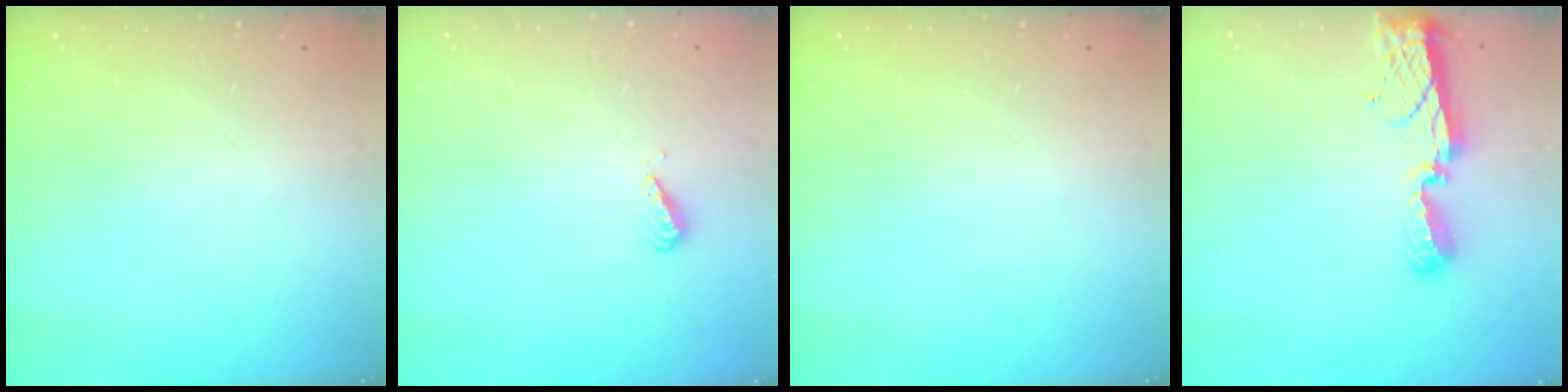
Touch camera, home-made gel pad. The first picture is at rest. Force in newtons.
{"total": 2.8, "press": 2.8, "slide": 0.7}
{"total": 0.0}
{"total": 8.7, "press": 8.7, "slide": 0.7}